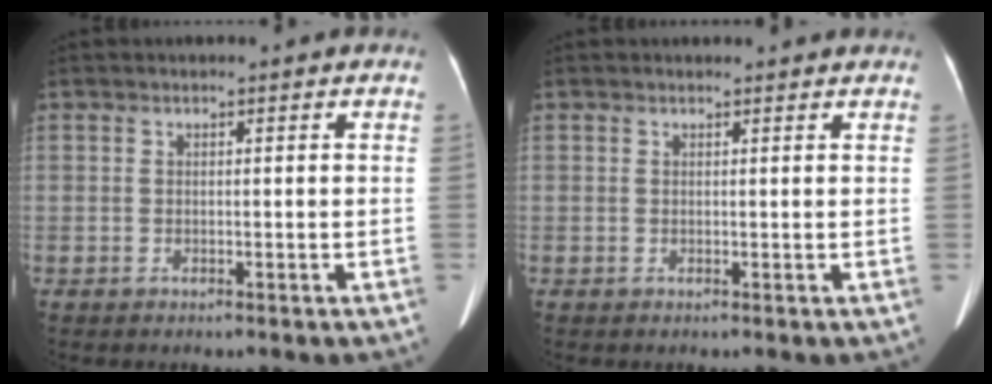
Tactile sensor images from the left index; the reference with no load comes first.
{"total": 2.4, "force": [2.4, 0.4, 0.3], "torque": [-0.012, 0.011, 0.022]}